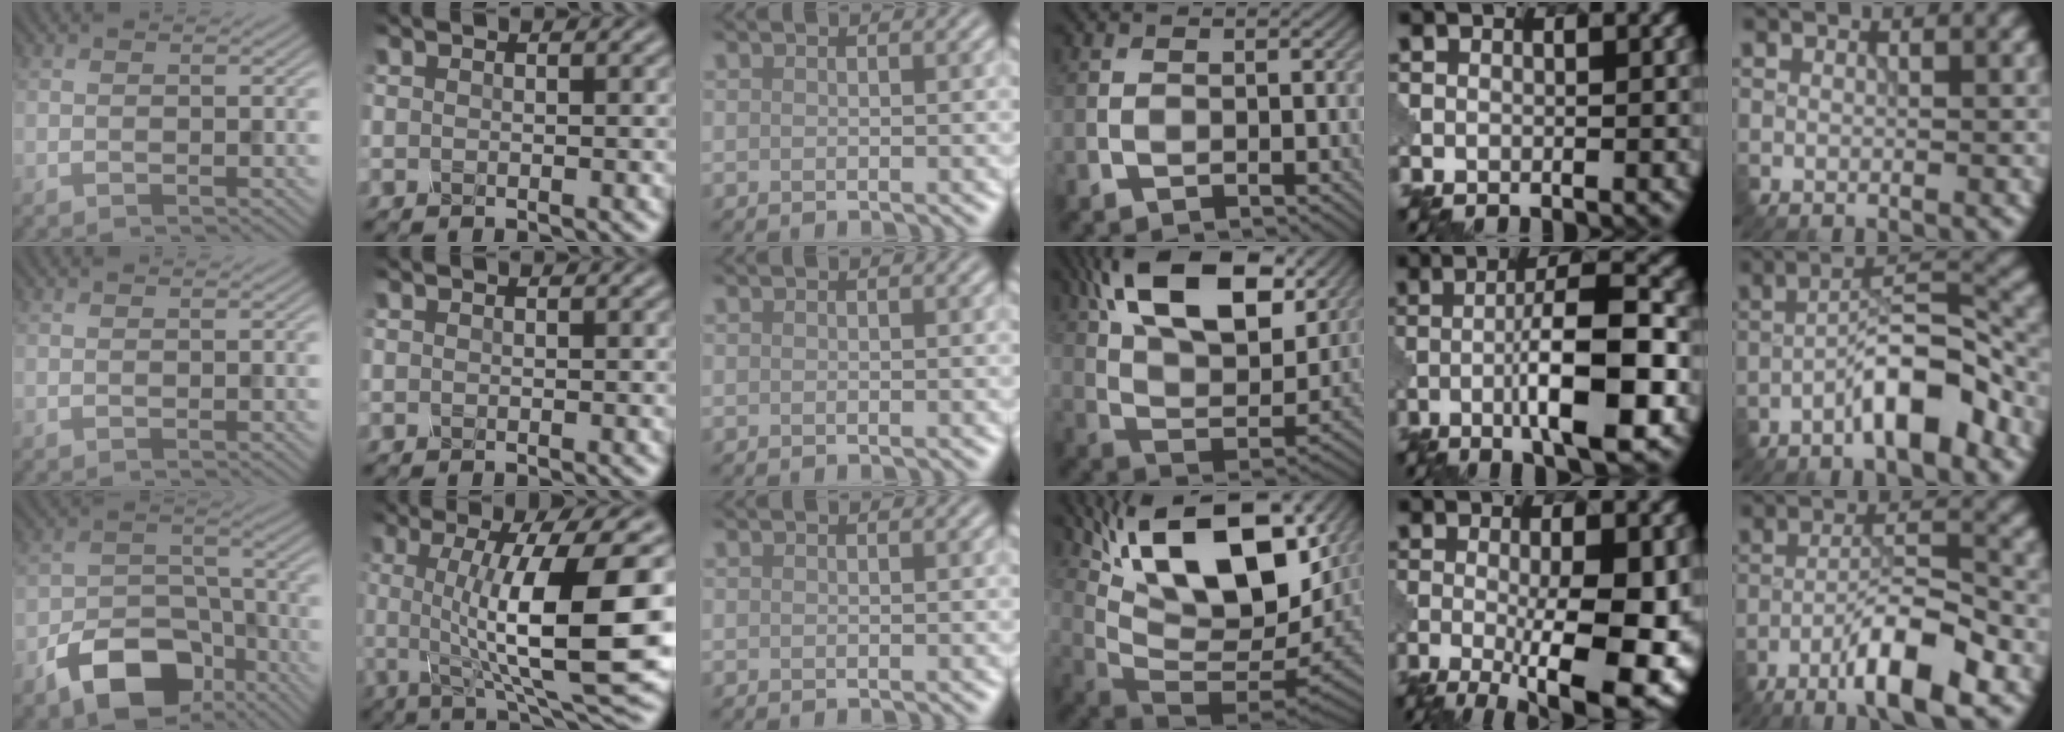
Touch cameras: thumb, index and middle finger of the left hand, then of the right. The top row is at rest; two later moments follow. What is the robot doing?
{"motion": "disassemble", "object": "glue stick"}